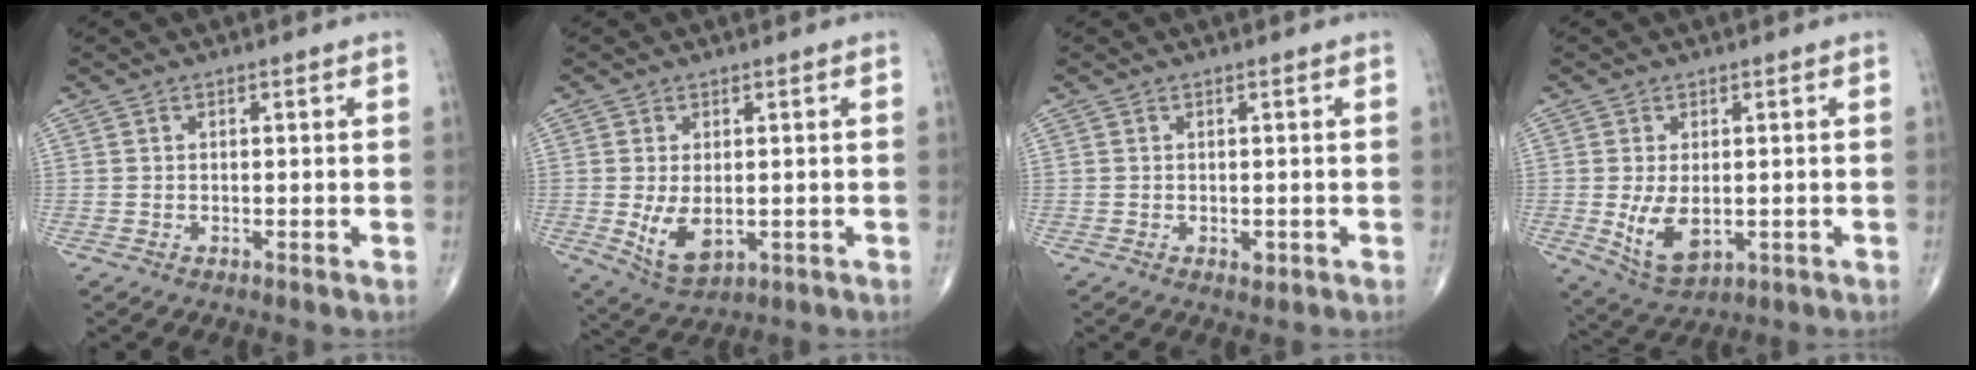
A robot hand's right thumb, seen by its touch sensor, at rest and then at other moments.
{"total": 6.6, "force": [-0.7, 3.7, 5.4], "torque": [-0.094, -0.016, 0.002]}
{"total": 1.1, "force": [-0.3, 0.7, 0.9], "torque": [-0.010, -0.003, -0.002]}
{"total": 7.6, "force": [-0.8, 4.3, 6.2], "torque": [-0.111, -0.017, 0.000]}